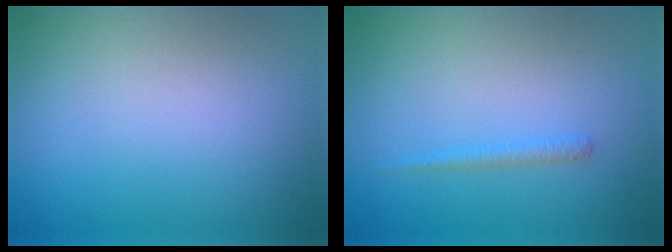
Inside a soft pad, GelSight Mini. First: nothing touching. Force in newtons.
{"total": 0.9, "press": 0.9, "slide": 0.1}